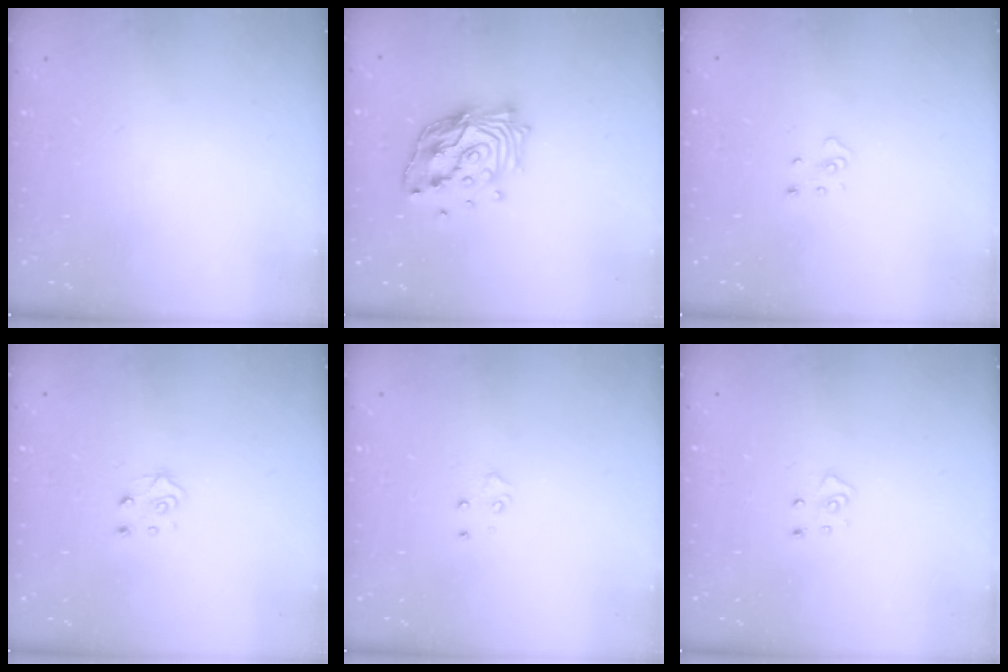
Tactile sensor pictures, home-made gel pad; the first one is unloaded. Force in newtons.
{"total": 18.0, "press": 17.9, "slide": 2.4}
{"total": 3.1, "press": 3.1, "slide": 0.2}
{"total": 4.3, "press": 4.3, "slide": 0.5}
{"total": 4.2, "press": 4.2, "slide": 0.4}
{"total": 4.9, "press": 4.8, "slide": 0.4}